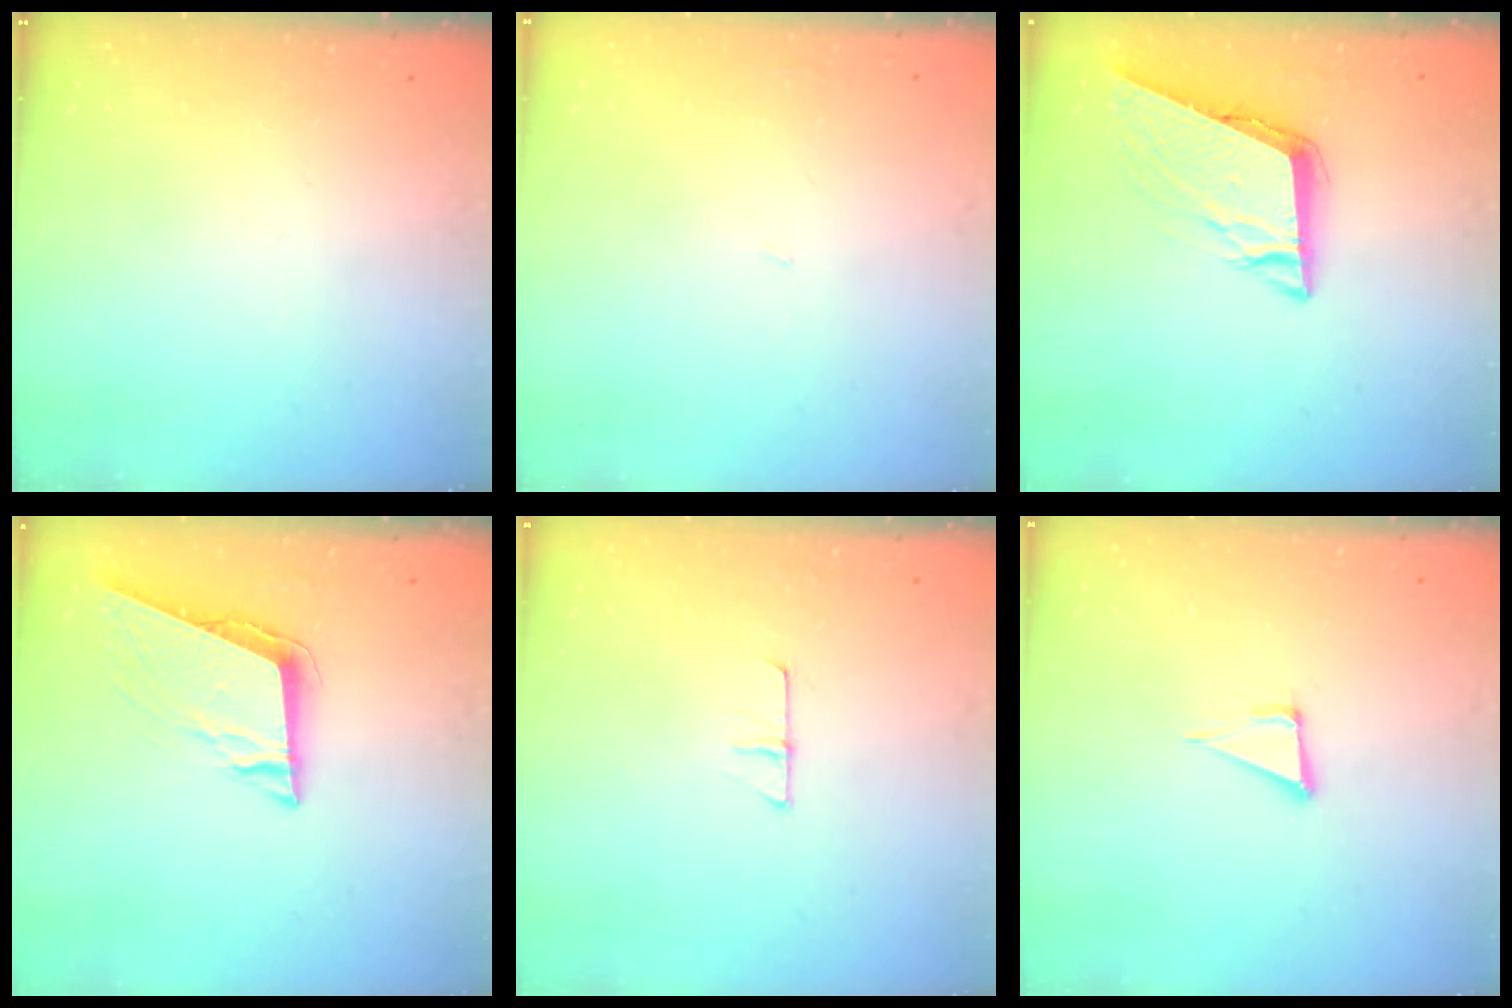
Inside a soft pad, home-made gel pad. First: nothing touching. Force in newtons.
{"total": 0.9, "press": 0.9, "slide": 0.0}
{"total": 9.8, "press": 9.3, "slide": 3.1}
{"total": 9.1, "press": 8.5, "slide": 3.1}
{"total": 5.7, "press": 5.6, "slide": 0.6}
{"total": 5.1, "press": 4.3, "slide": 2.8}